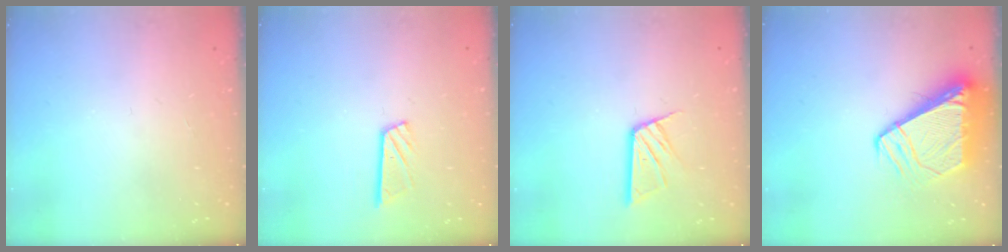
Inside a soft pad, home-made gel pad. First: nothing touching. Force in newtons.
{"total": 7.3, "press": 7.3, "slide": 0.4}
{"total": 10.7, "press": 10.6, "slide": 1.2}
{"total": 10.7, "press": 10.6, "slide": 1.2}